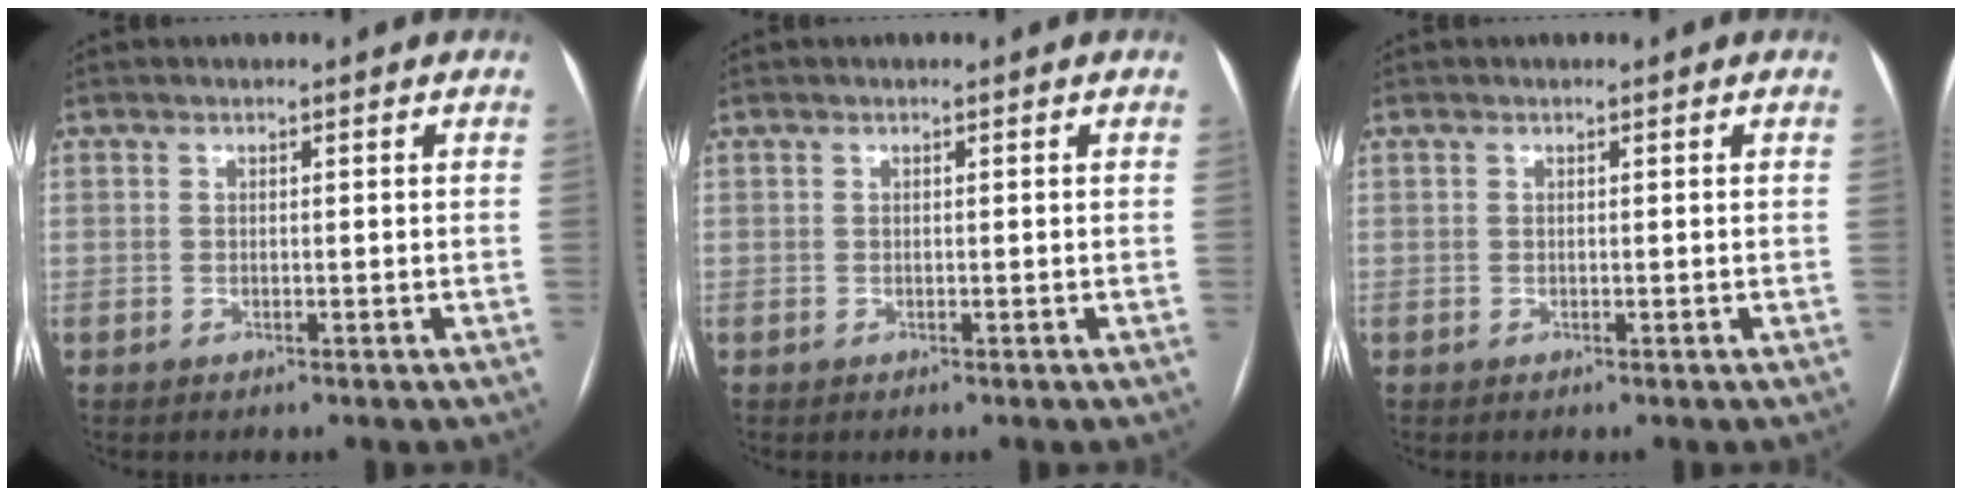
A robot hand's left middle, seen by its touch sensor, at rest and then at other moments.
{"total": 0.0}
{"total": 0.0}